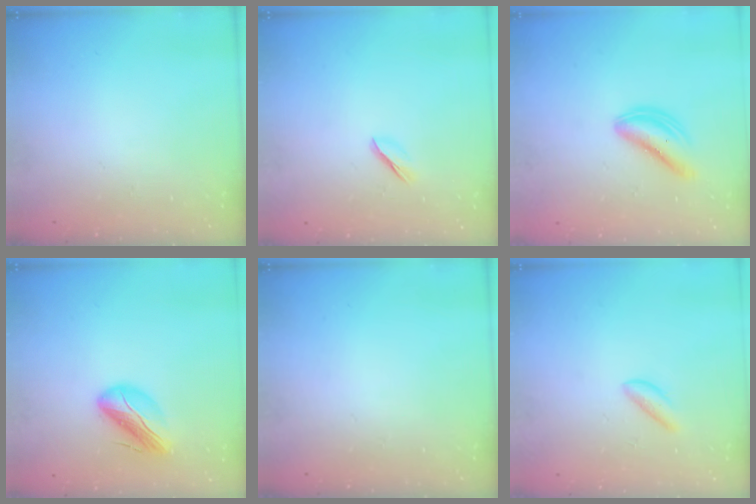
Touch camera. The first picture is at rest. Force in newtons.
{"total": 1.9, "press": 1.8, "slide": 0.7}
{"total": 5.8, "press": 5.8, "slide": 0.3}
{"total": 10.8, "press": 10.5, "slide": 2.6}
{"total": 0.0}
{"total": 2.7, "press": 2.7, "slide": 0.3}